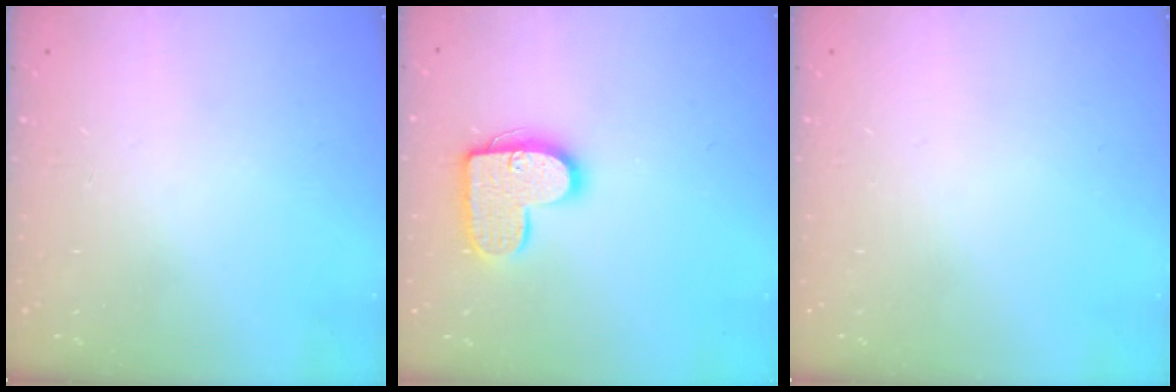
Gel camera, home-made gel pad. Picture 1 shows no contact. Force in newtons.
{"total": 13.8, "press": 13.8, "slide": 0.7}
{"total": 0.0}